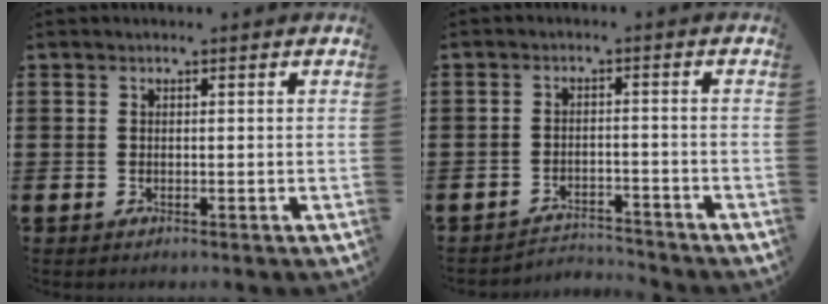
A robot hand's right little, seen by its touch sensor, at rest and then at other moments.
{"total": 2.8, "force": [-2.8, 0.1, -0.2], "torque": [-0.005, 0.001, -0.061]}